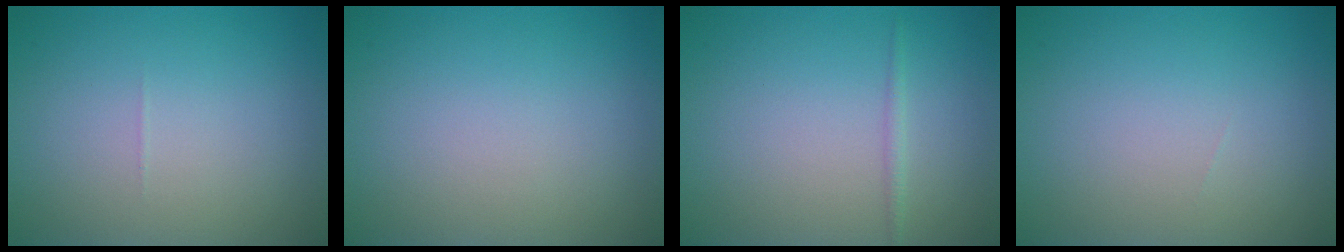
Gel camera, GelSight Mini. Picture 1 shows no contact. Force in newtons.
{"total": 0.0}
{"total": 0.8, "press": 0.8, "slide": 0.1}
{"total": 0.0}